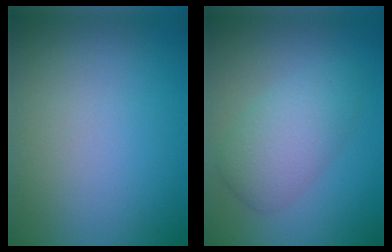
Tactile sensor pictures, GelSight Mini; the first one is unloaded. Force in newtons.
{"total": 4.3, "press": 4.3, "slide": 0.1}